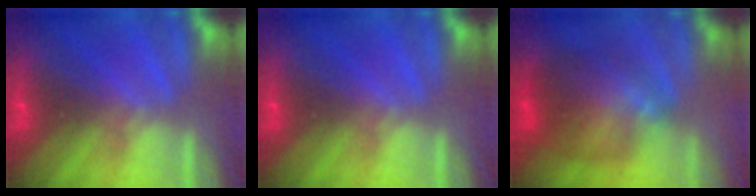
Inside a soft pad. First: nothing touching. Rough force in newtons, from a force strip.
{"total": 0.0}
{"total": 9.1}